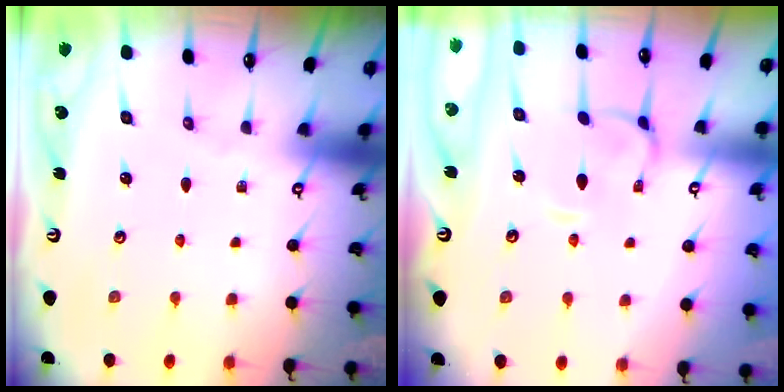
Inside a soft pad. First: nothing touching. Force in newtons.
{"total": 0.8, "press": 0.4, "slide": 0.7}